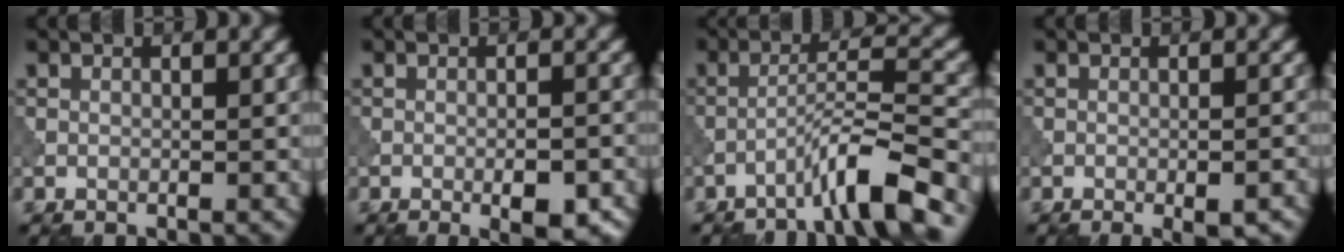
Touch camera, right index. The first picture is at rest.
{"total": 3.7, "force": [-1.8, 1.1, 3.0], "torque": [-0.043, 0.004, -0.021]}
{"total": 5.5, "force": [-3.8, 0.2, 4.0], "torque": [-0.062, 0.022, -0.076]}
{"total": 3.0, "force": [-1.7, 0.7, 2.3], "torque": [-0.035, -0.001, -0.020]}